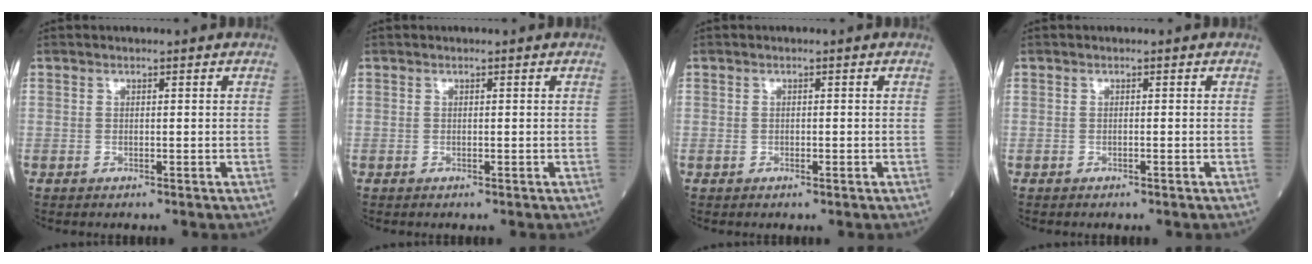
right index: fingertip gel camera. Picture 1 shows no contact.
{"total": 0.0}
{"total": 0.6, "force": [-0.2, 0.3, 0.4], "torque": [-0.009, 0.000, -0.002]}
{"total": 0.0}